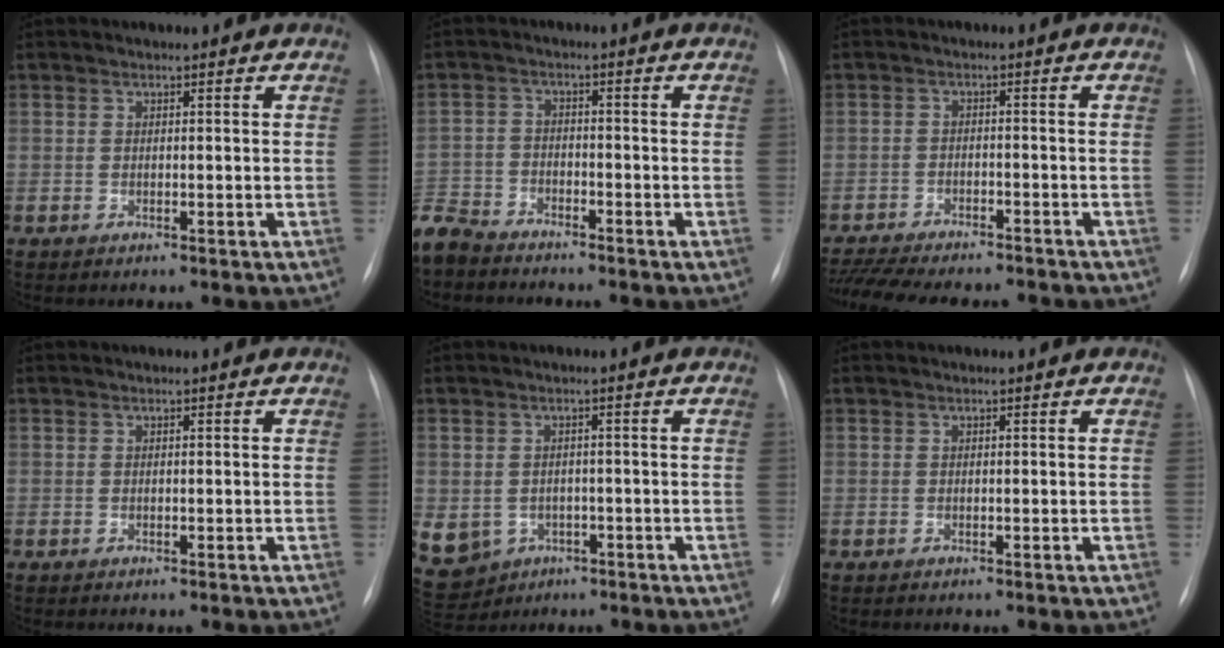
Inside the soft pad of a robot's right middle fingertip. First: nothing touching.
{"total": 7.2, "force": [-6.8, 2.2, 1.1], "torque": [-0.024, -0.016, -0.132]}
{"total": 15.3, "force": [-13.7, 3.1, 6.1], "torque": [-0.138, -0.014, -0.193]}
{"total": 0.0}
{"total": 19.5, "force": [-7.6, 16.5, 7.2], "torque": [-0.252, -0.003, -0.090]}
{"total": 0.0}